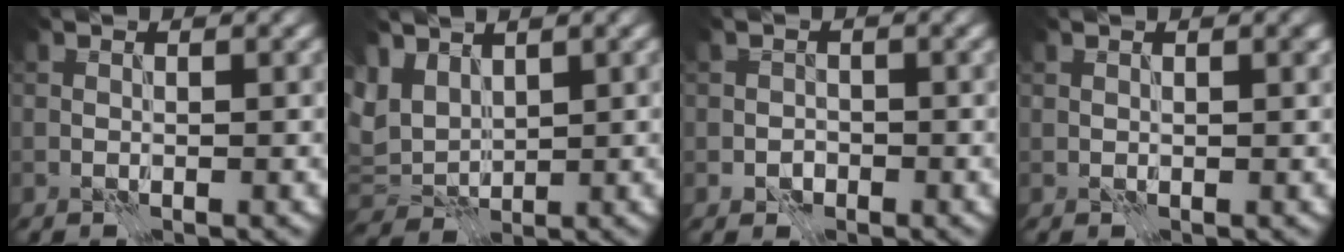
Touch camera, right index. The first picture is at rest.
{"total": 3.4, "force": [2.2, 2.3, 1.3], "torque": [-0.035, 0.003, 0.039]}
{"total": 1.5, "force": [-0.7, 1.2, 0.5], "torque": [-0.005, -0.001, -0.014]}
{"total": 0.7, "force": [0.5, 0.2, 0.4], "torque": [-0.005, 0.000, 0.009]}